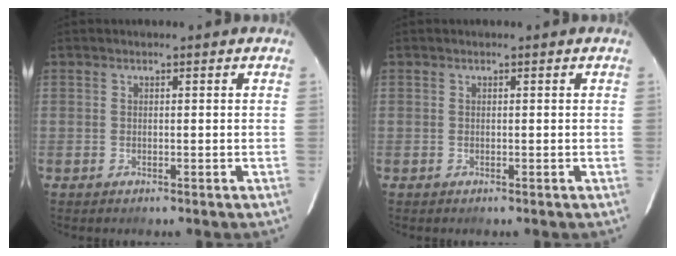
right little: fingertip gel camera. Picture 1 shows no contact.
{"total": 0.0}